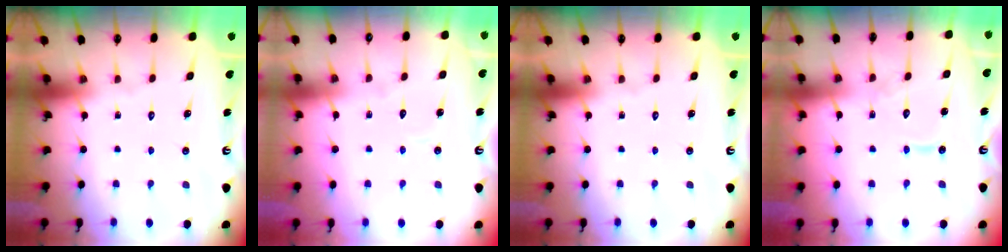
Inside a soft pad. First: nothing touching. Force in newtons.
{"total": 3.0, "press": 3.0, "slide": 0.2}
{"total": 0.0}
{"total": 6.7, "press": 6.7, "slide": 0.5}